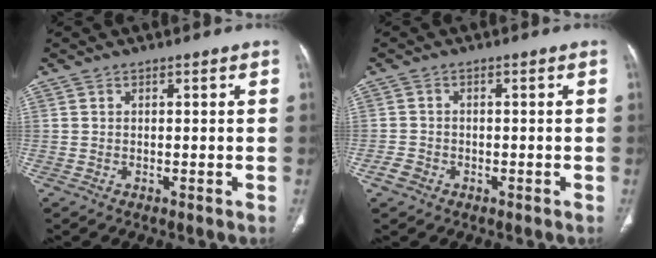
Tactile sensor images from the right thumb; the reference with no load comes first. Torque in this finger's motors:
{"motor_torque": [0.61, 0.33, 0.07, -0.53, 0.00]}